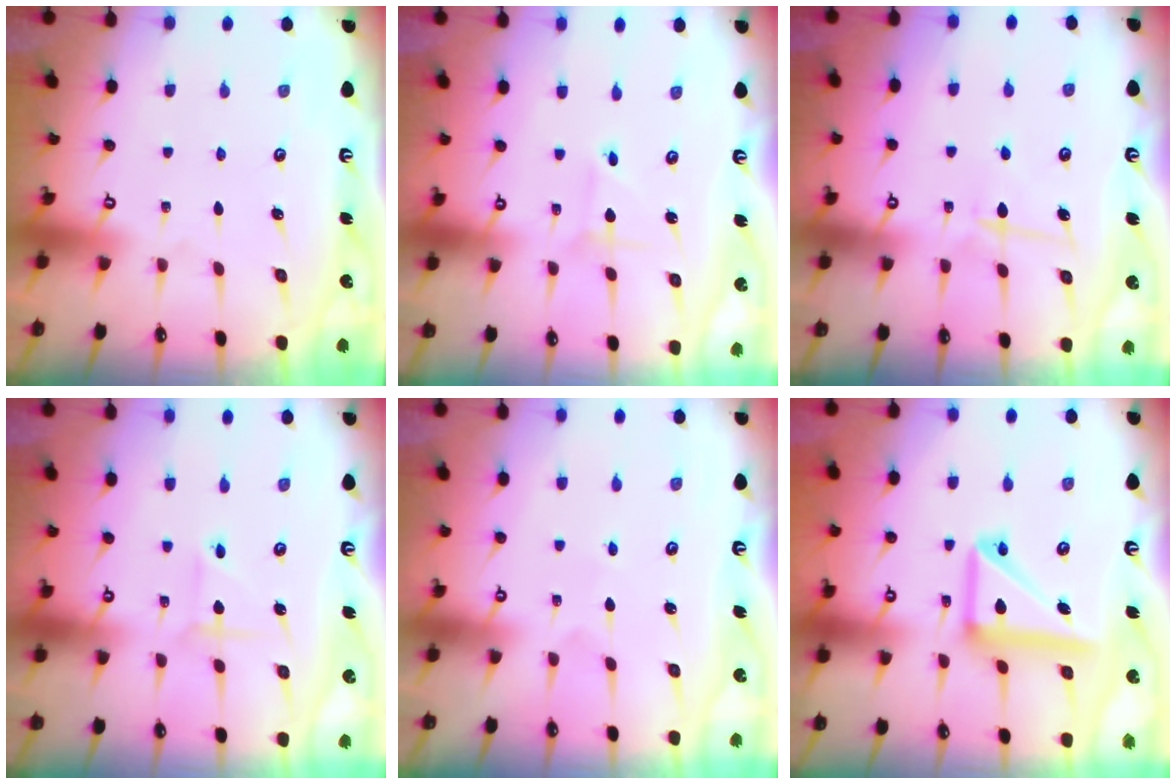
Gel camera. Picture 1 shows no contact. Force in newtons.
{"total": 1.0, "press": 1.0, "slide": 0.1}
{"total": 7.0, "press": 7.0, "slide": 0.8}
{"total": 2.6, "press": 2.6, "slide": 0.3}
{"total": 2.9, "press": 2.9, "slide": 0.3}
{"total": 14.1, "press": 14.0, "slide": 1.7}